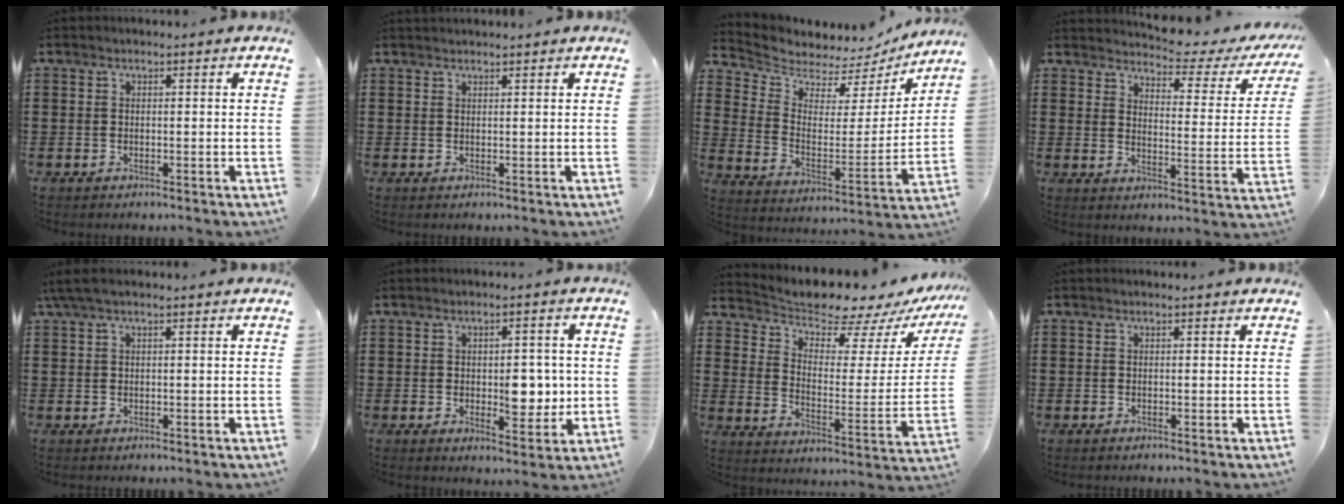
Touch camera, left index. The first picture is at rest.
{"total": 0.8, "force": [0.8, 0.0, 0.1], "torque": [-0.004, -0.002, 0.017]}
{"total": 5.0, "force": [4.6, 1.9, 0.2], "torque": [-0.041, -0.042, 0.076]}
{"total": 3.4, "force": [3.1, 0.4, 1.3], "torque": [-0.033, -0.033, 0.042]}
{"total": 1.7, "force": [0.5, 0.1, 1.6], "torque": [-0.038, -0.003, 0.007]}
{"total": 6.2, "force": [-0.2, 3.4, 5.2], "torque": [-0.066, -0.005, -0.010]}
{"total": 7.4, "force": [7.0, 1.5, 1.8], "torque": [-0.057, -0.061, 0.118]}
{"total": 0.0}